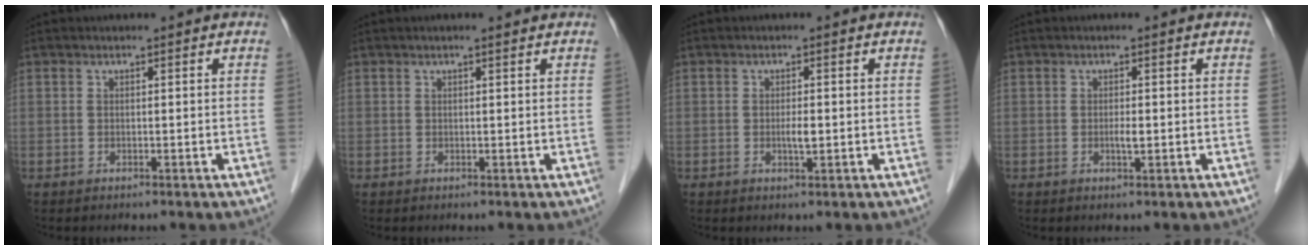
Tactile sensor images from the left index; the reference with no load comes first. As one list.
[{"total": 1.2, "force": [0.9, 0.1, 0.8], "torque": [-0.015, 0.010, 0.014]}, {"total": 1.8, "force": [-0.2, 0.4, 1.8], "torque": [-0.035, -0.001, -0.003]}, {"total": 1.4, "force": [-0.2, 0.3, 1.3], "torque": [-0.026, -0.002, -0.003]}]